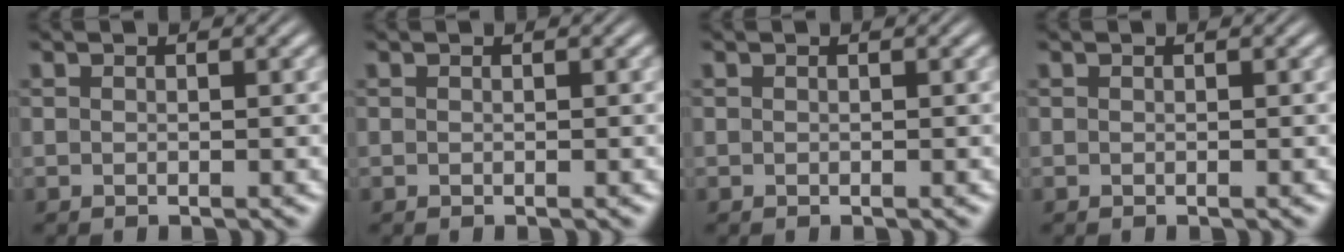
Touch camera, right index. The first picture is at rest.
{"total": 0.0}
{"total": 0.0}
{"total": 0.0}